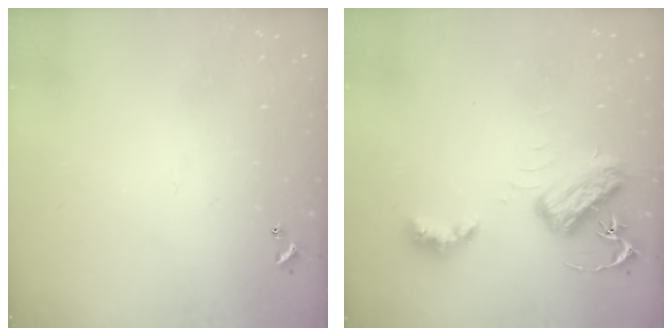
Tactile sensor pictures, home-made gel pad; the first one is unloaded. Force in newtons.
{"total": 6.7, "press": 6.7, "slide": 0.5}